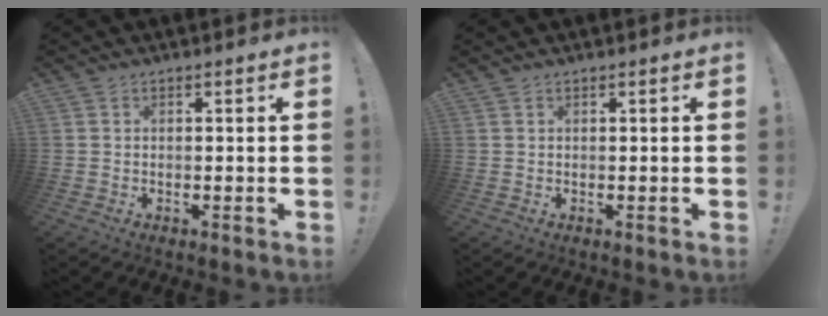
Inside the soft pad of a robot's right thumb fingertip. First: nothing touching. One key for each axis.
{"total": 0.0}